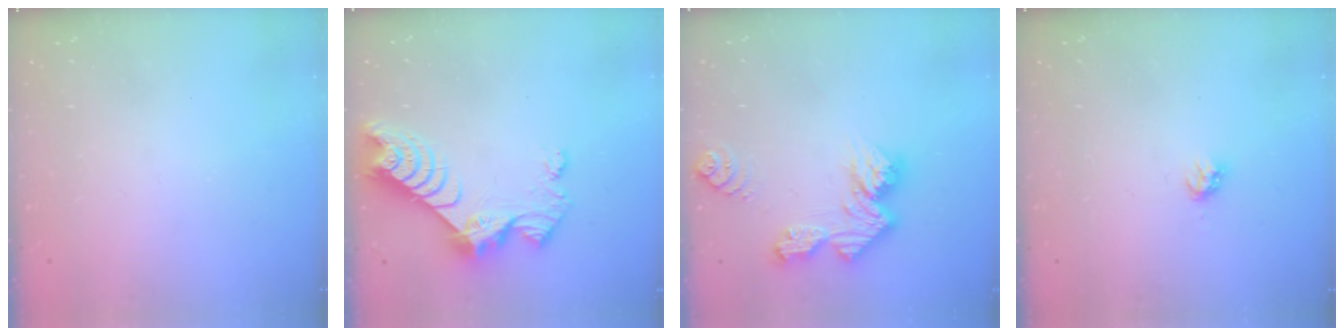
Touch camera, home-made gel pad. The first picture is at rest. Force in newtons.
{"total": 9.0, "press": 9.0, "slide": 0.8}
{"total": 12.0, "press": 12.0, "slide": 1.0}
{"total": 2.8, "press": 2.8, "slide": 0.2}